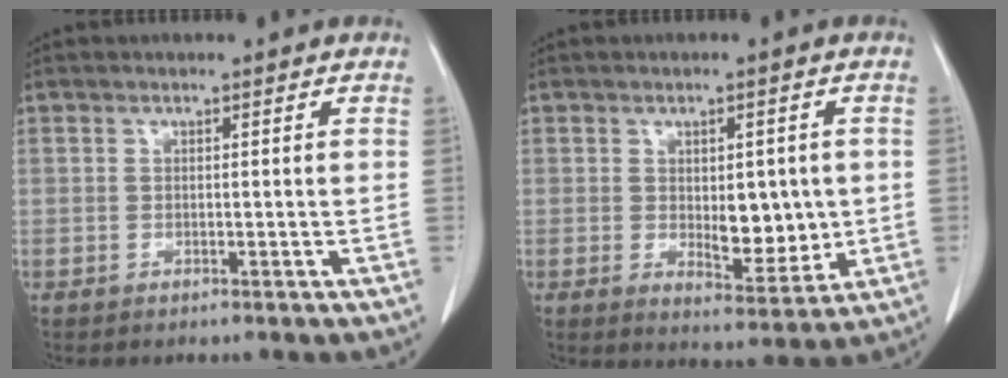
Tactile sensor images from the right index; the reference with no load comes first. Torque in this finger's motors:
{"motor_torque": [0.39, 0.46, 0.13, 0.03]}